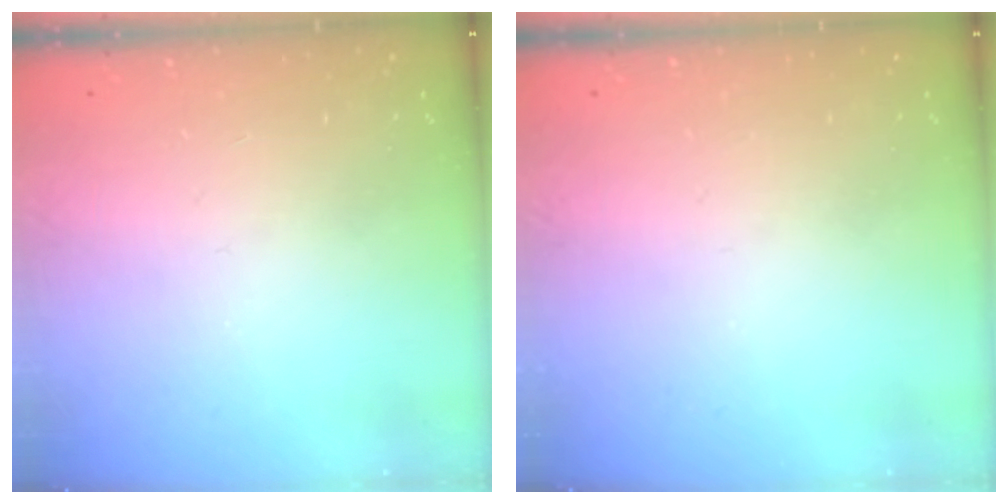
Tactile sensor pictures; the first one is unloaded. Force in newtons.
{"total": 0.0}